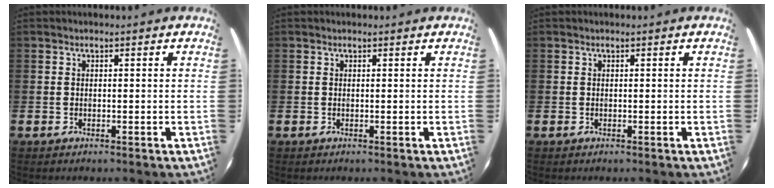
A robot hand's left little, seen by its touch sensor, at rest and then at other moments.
{"total": 0.0}
{"total": 0.0}